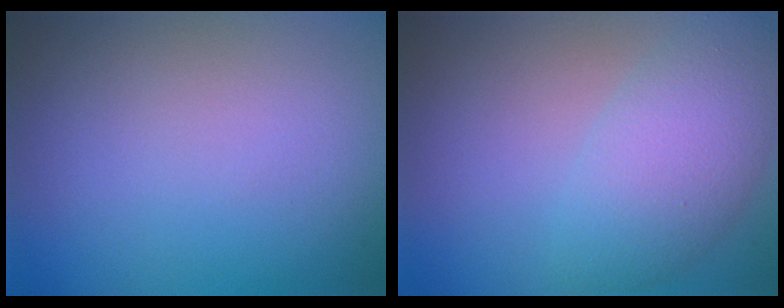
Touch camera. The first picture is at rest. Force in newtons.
{"total": 4.7, "press": 4.7, "slide": 0.1}